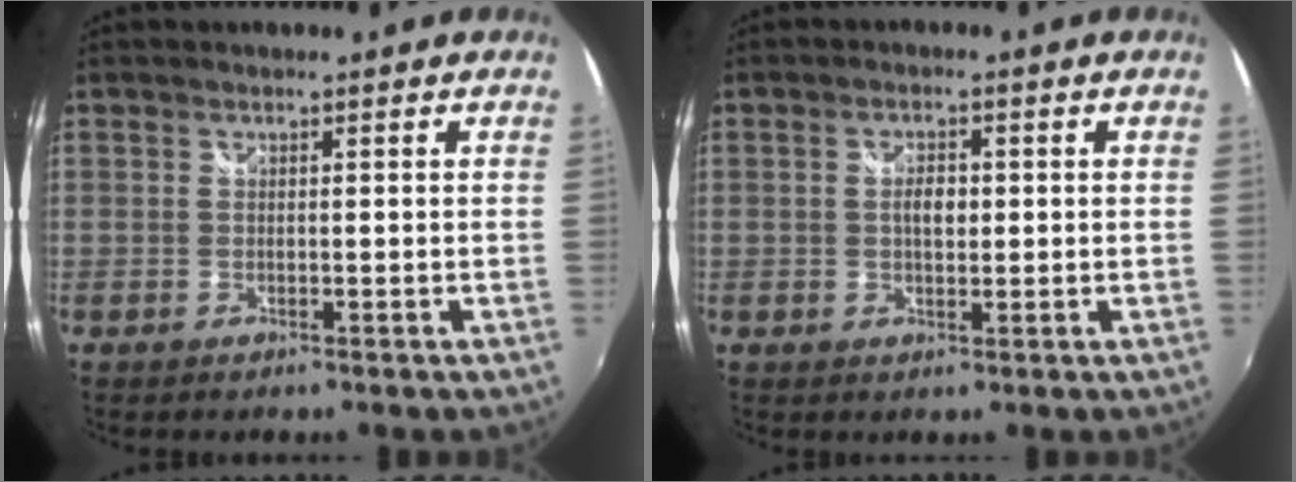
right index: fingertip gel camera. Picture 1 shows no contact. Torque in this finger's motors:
{"motor_torque": [0.46, 0.12, 0.35, 0.07]}